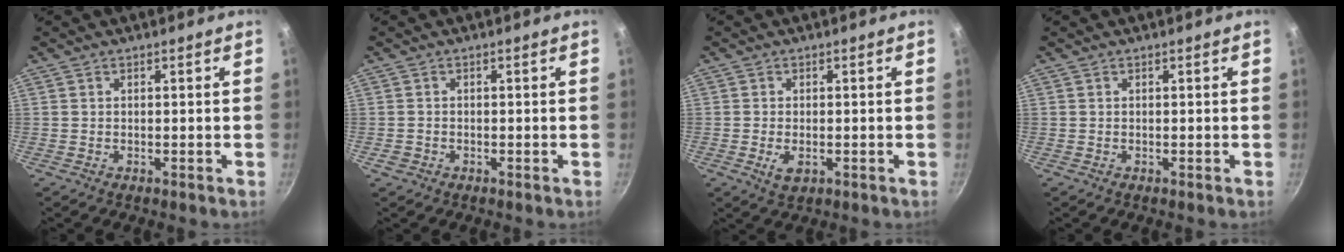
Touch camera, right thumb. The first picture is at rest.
{"total": 1.4, "force": [-0.7, 1.1, 0.5], "torque": [-0.011, 0.002, -0.008]}
{"total": 3.4, "force": [-0.9, 1.9, 2.6], "torque": [-0.045, -0.004, -0.011]}
{"total": 0.0}